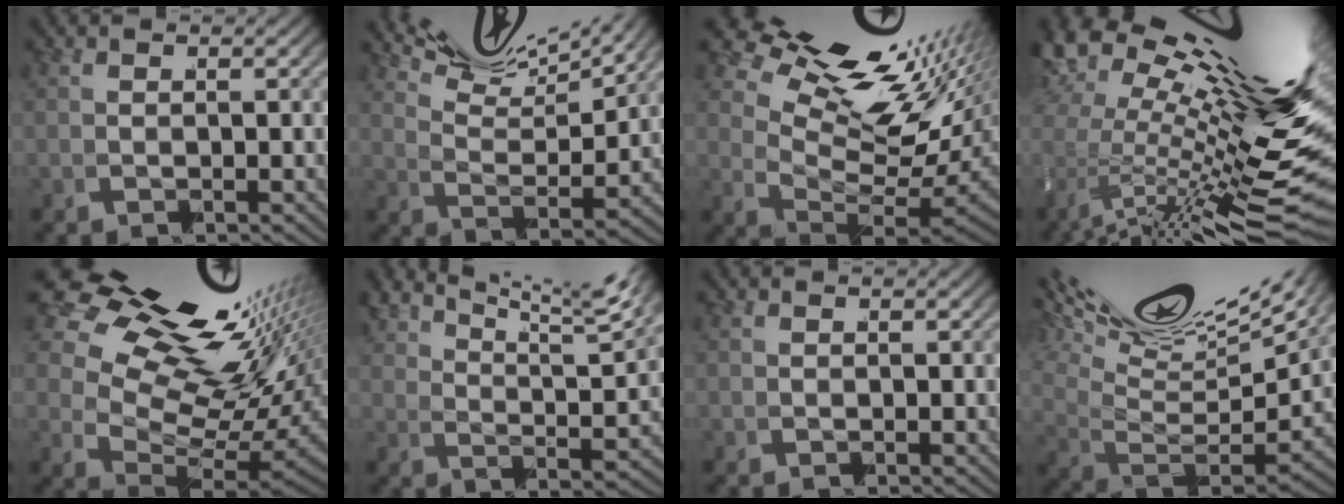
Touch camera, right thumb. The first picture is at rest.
{"total": 6.9, "force": [5.8, 1.4, 3.6], "torque": [-0.058, 0.018, 0.085]}
{"total": 13.4, "force": [3.3, 8.3, 10.0], "torque": [-0.149, -0.011, 0.050]}
{"total": 13.9, "force": [0.9, 6.1, 12.5], "torque": [-0.179, -0.024, 0.018]}
{"total": 15.0, "force": [3.9, 9.1, 11.3], "torque": [-0.176, -0.009, 0.063]}
{"total": 7.4, "force": [6.3, 1.3, 3.7], "torque": [-0.041, 0.019, 0.092]}
{"total": 0.0}
{"total": 9.0, "force": [3.8, 4.6, 6.8], "torque": [-0.128, -0.006, 0.061]}